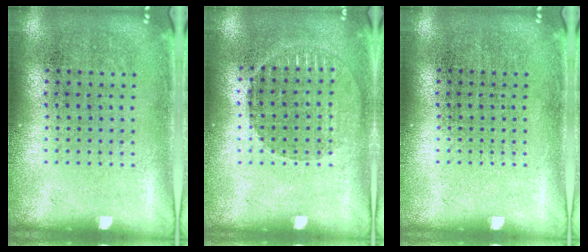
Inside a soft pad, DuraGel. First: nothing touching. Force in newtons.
{"total": 1.0, "press": 1.0, "slide": 0.1}
{"total": 0.0}